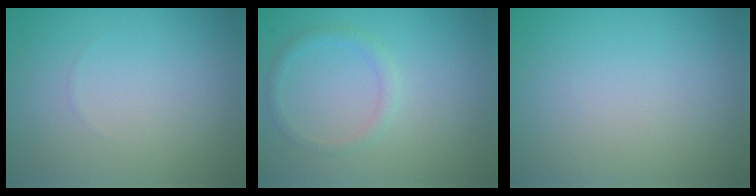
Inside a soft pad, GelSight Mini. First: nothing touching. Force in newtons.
{"total": 1.4, "press": 1.3, "slide": 0.2}
{"total": 0.0}